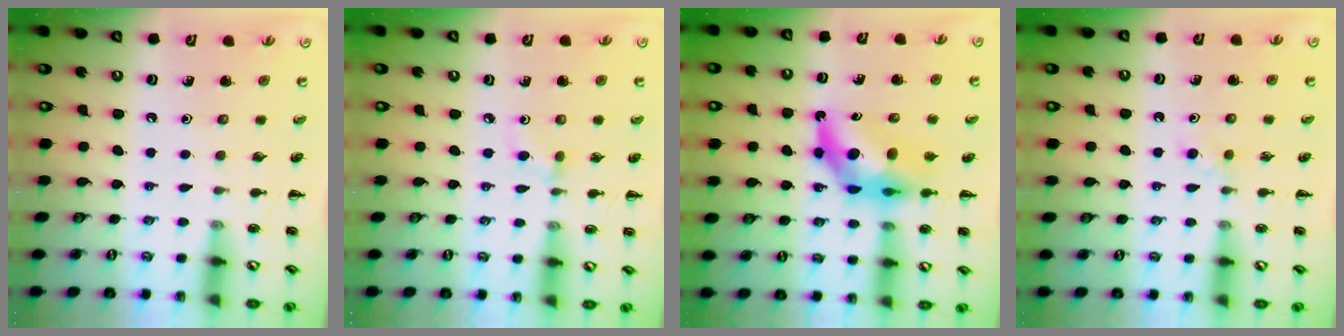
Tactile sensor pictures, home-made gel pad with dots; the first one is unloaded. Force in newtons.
{"total": 4.2, "press": 3.8, "slide": 1.8}
{"total": 9.2, "press": 8.6, "slide": 3.1}
{"total": 2.6, "press": 2.4, "slide": 1.0}